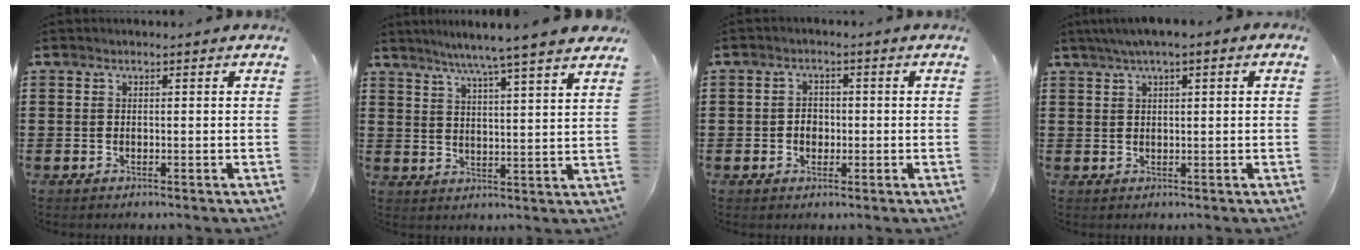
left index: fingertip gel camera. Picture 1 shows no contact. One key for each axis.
{"total": 6.0, "fx": 5.1, "fy": -1.4, "fz": 2.9, "tx": -0.072, "ty": -0.029, "tz": 0.085}
{"total": 2.2, "fx": -0.4, "fy": 1.8, "fz": 1.1, "tx": -0.026, "ty": 0.004, "tz": -0.011}
{"total": 1.9, "fx": 0.4, "fy": 0.3, "fz": 1.8, "tx": -0.031, "ty": 0.004, "tz": 0.005}